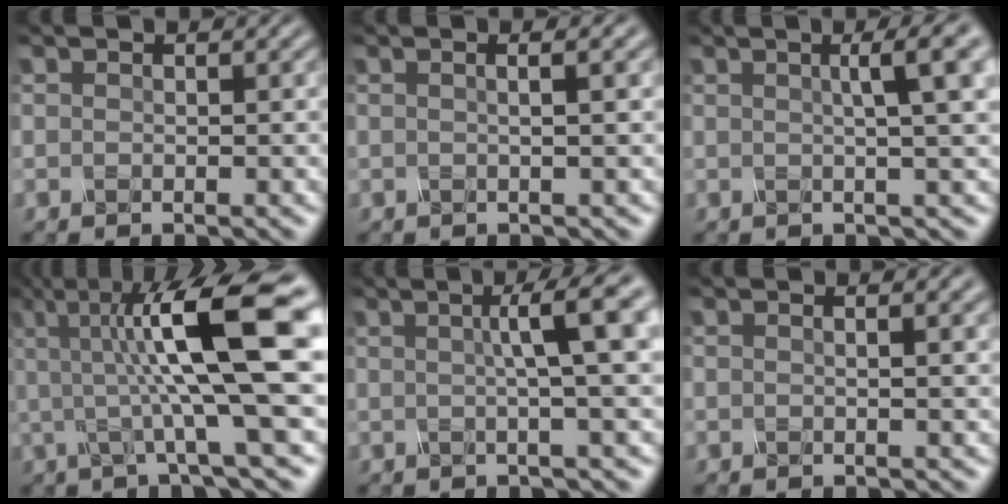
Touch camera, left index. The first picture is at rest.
{"total": 4.7, "force": [1.5, 2.2, 3.8], "torque": [-0.026, 0.029, -0.017]}
{"total": 6.2, "force": [1.9, 1.7, 5.6], "torque": [-0.047, 0.023, 0.013]}
{"total": 11.7, "force": [1.5, 2.6, 11.3], "torque": [-0.179, 0.007, 0.021]}
{"total": 6.6, "force": [1.4, 1.3, 6.3], "torque": [-0.070, 0.019, 0.012]}
{"total": 3.4, "force": [1.4, 1.5, 2.7], "torque": [-0.016, 0.013, -0.010]}